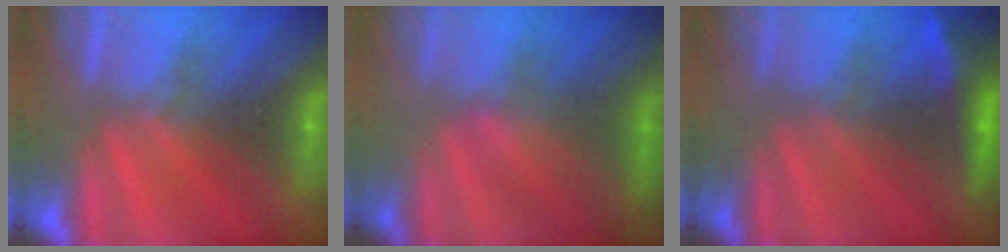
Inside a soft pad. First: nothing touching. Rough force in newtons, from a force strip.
{"total": 3.4}
{"total": 2.2}